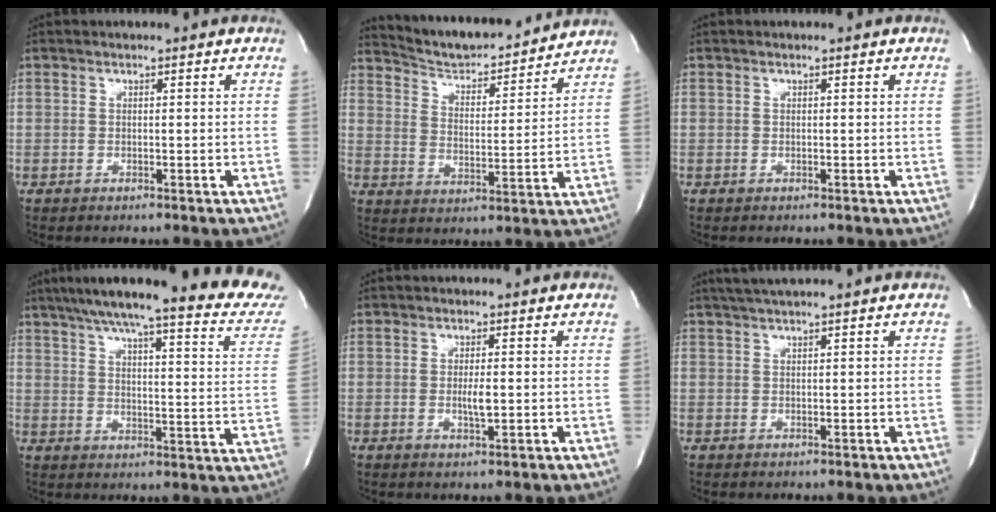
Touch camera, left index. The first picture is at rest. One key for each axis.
{"total": 14.3, "fx": 13.6, "fy": 2.0, "fz": 3.9, "tx": -0.063, "ty": -0.002, "tz": 0.209}
{"total": 0.0}
{"total": 24.7, "fx": 21.4, "fy": 1.8, "fz": 12.2, "tx": -0.173, "ty": -0.051, "tz": 0.260}
{"total": 2.4, "fx": -0.2, "fy": 0.5, "fz": 2.4, "tx": -0.046, "ty": -0.003, "tz": -0.003}
{"total": 2.9, "fx": 2.4, "fy": -0.6, "fz": 1.7, "tx": -0.031, "ty": 0.017, "tz": 0.047}